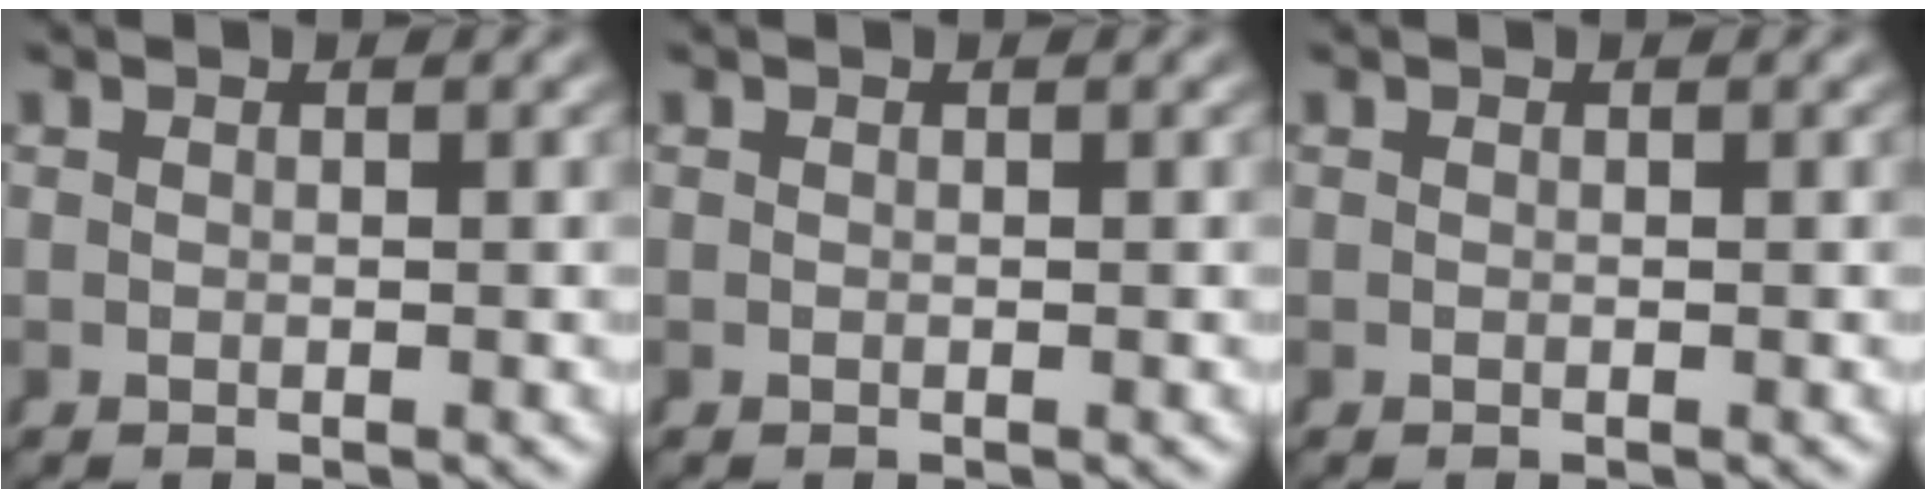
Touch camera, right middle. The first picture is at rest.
{"total": 0.0}
{"total": 0.0}